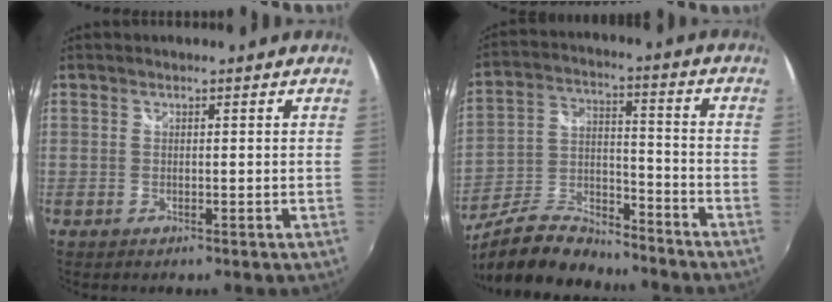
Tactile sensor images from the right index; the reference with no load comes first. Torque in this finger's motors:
{"motor_torque": [-0.49, -0.75, -0.43, -0.08]}